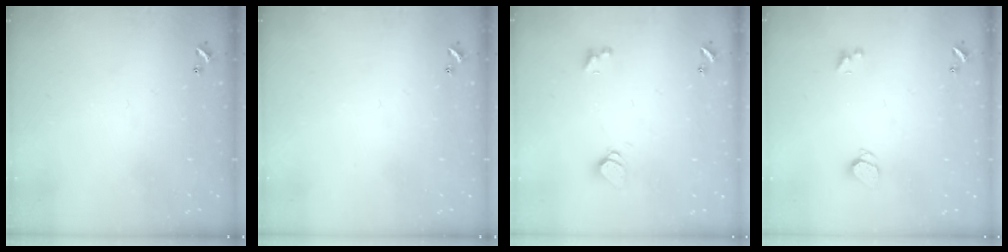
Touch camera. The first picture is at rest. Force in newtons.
{"total": 0.0}
{"total": 1.6, "press": 1.5, "slide": 0.4}
{"total": 1.9, "press": 1.8, "slide": 0.4}